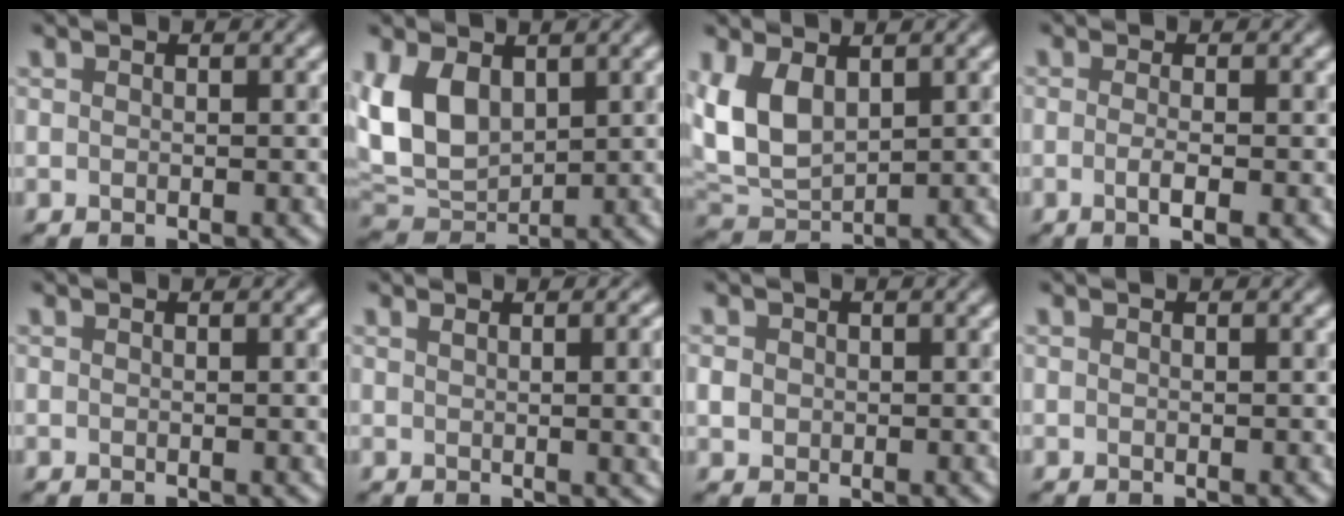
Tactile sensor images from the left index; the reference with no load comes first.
{"total": 5.9, "force": [1.7, 4.0, 3.9], "torque": [-0.088, 0.002, 0.034]}
{"total": 4.8, "force": [1.8, 2.9, 3.4], "torque": [-0.081, 0.004, 0.040]}
{"total": 2.0, "force": [-0.4, 0.6, 1.8], "torque": [-0.028, 0.003, -0.011]}
{"total": 1.3, "force": [0.1, 0.6, 1.2], "torque": [-0.008, 0.005, -0.005]}
{"total": 5.4, "force": [0.7, 2.3, 4.9], "torque": [-0.020, 0.022, 0.010]}
{"total": 1.1, "force": [0.2, 1.1, 0.2], "torque": [-0.004, 0.002, 0.001]}
{"total": 0.0}